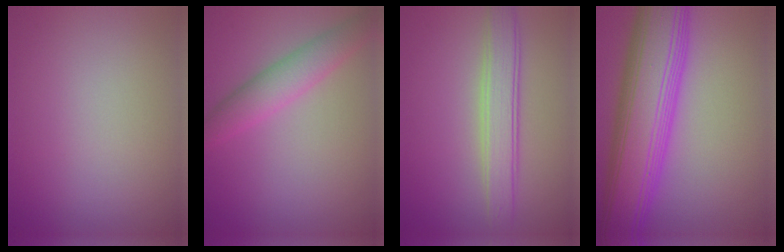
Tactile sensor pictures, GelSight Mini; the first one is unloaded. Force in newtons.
{"total": 3.8, "press": 3.8, "slide": 0.1}
{"total": 3.9, "press": 3.9, "slide": 0.3}
{"total": 11.5, "press": 11.5, "slide": 0.2}